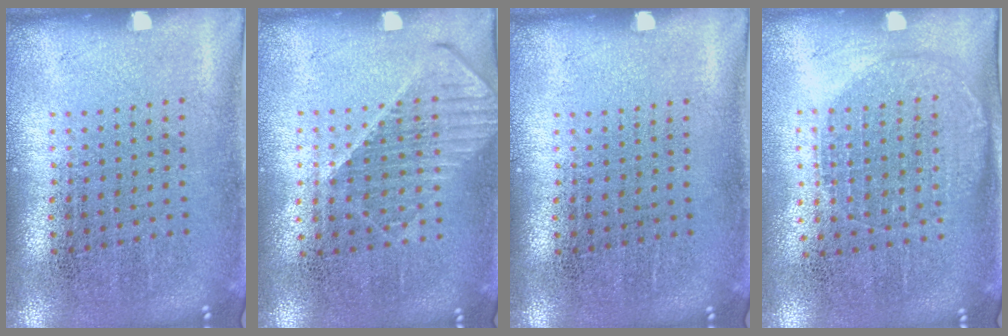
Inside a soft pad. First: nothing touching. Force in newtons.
{"total": 1.1, "press": 1.1, "slide": 0.4}
{"total": 0.0}
{"total": 1.3, "press": 1.2, "slide": 0.5}